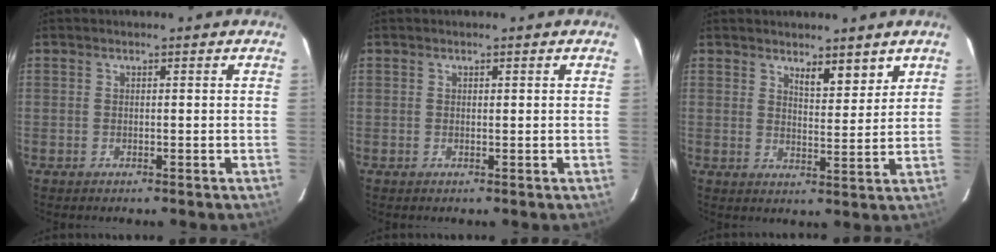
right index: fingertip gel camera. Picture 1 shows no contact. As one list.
[{"total": 0.0}, {"total": 4.2, "force": [3.3, 1.2, 2.4], "torque": [-0.037, -0.012, 0.055]}]